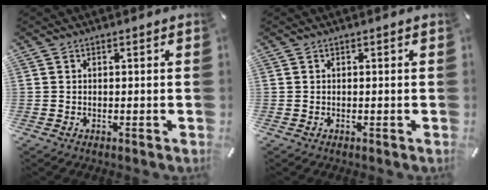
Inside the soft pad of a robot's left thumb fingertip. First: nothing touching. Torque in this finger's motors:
{"motor_torque": [0.00, 0.00, 0.00, 0.00, 0.00]}